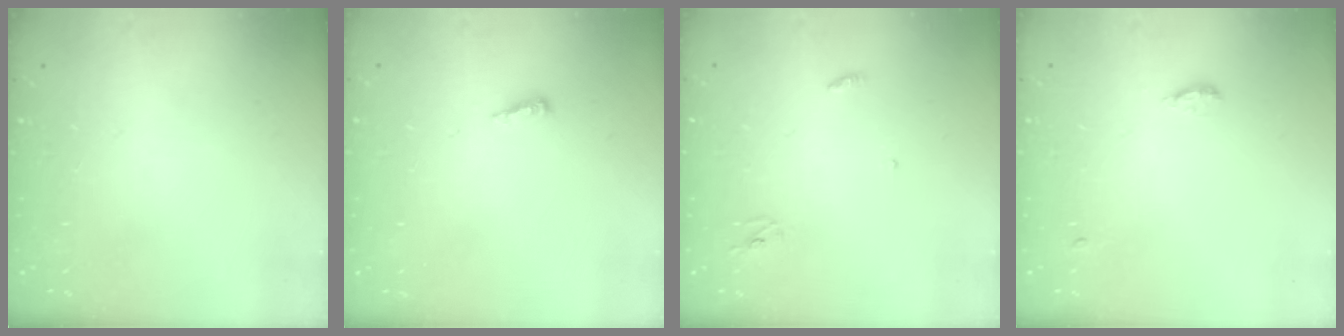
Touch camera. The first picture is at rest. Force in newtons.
{"total": 2.5, "press": 2.5, "slide": 0.2}
{"total": 2.8, "press": 2.8, "slide": 0.2}
{"total": 8.1, "press": 5.6, "slide": 5.8}